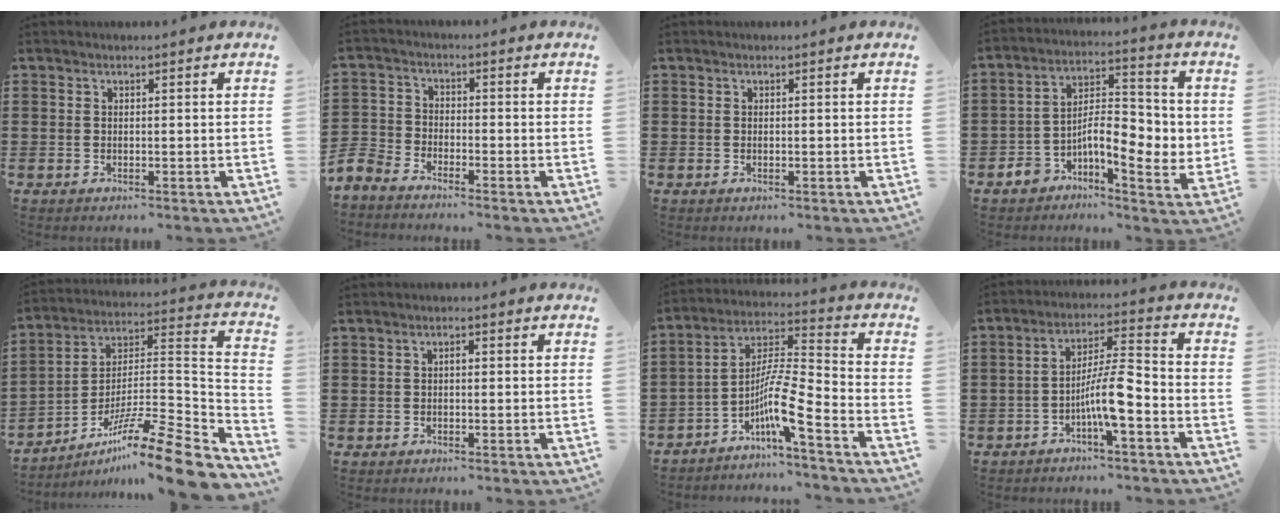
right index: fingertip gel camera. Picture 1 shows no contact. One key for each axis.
{"total": 3.8, "fx": -3.8, "fy": 0.3, "fz": 0.3, "tx": -0.032, "ty": -0.008, "tz": -0.087}
{"total": 0.0}
{"total": 8.4, "fx": -1.8, "fy": 4.2, "fz": 7.1, "tx": -0.111, "ty": -0.003, "tz": -0.037}
{"total": 15.3, "fx": -10.8, "fy": 1.6, "fz": 10.8, "tx": -0.167, "ty": 0.025, "tz": -0.193}
{"total": 0.9, "fx": -0.2, "fy": 0.4, "fz": 0.8, "tx": -0.016, "ty": -0.001, "tz": -0.004}
{"total": 8.8, "fx": -5.3, "fy": 0.5, "fz": 7.0, "tx": -0.141, "ty": -0.015, "tz": -0.108}
{"total": 8.0, "fx": -3.4, "fy": 1.3, "fz": 7.1, "tx": -0.142, "ty": 0.000, "tz": -0.068}